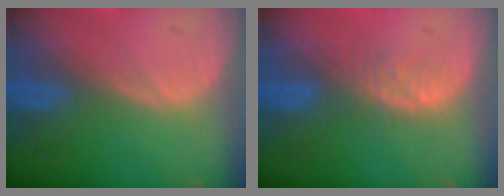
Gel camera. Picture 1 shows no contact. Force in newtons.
{"total": 2.8, "press": 2.8, "slide": 0.3}